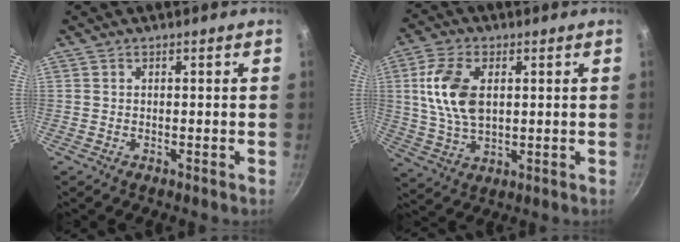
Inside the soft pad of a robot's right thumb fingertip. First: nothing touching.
{"total": 11.6, "force": [2.3, 6.8, 9.1], "torque": [-0.170, -0.004, 0.045]}